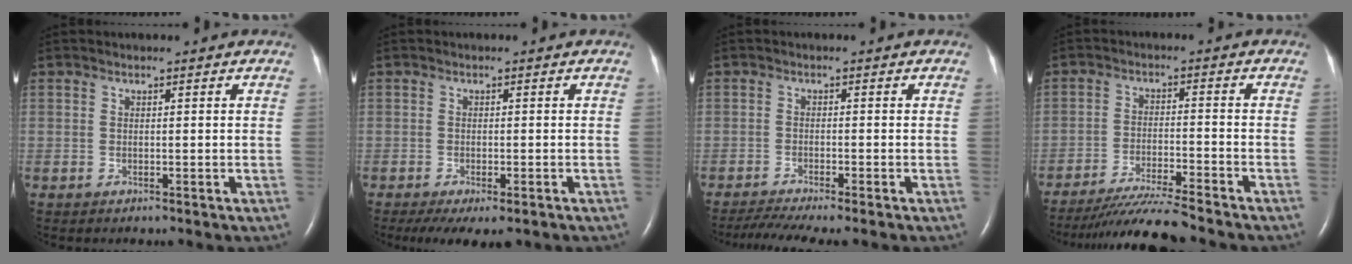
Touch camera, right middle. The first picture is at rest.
{"total": 7.6, "force": [-5.4, 1.9, 4.9], "torque": [-0.063, -0.019, -0.078]}
{"total": 6.6, "force": [-5.5, -0.5, 3.7], "torque": [-0.057, -0.013, -0.090]}
{"total": 9.6, "force": [-8.7, -1.3, 3.8], "torque": [-0.063, -0.026, -0.154]}